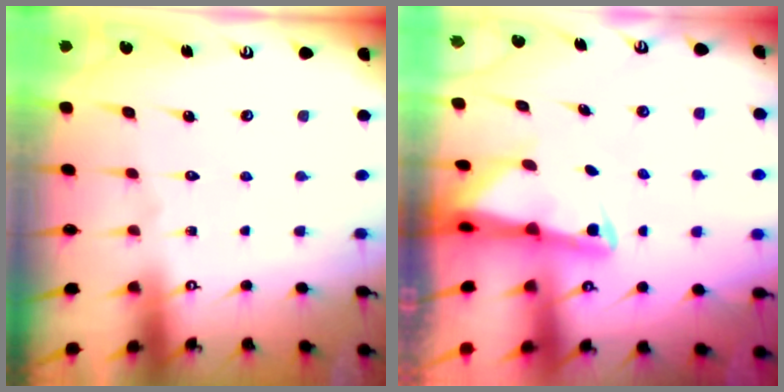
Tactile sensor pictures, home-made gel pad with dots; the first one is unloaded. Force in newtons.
{"total": 2.6, "press": 2.5, "slide": 0.5}